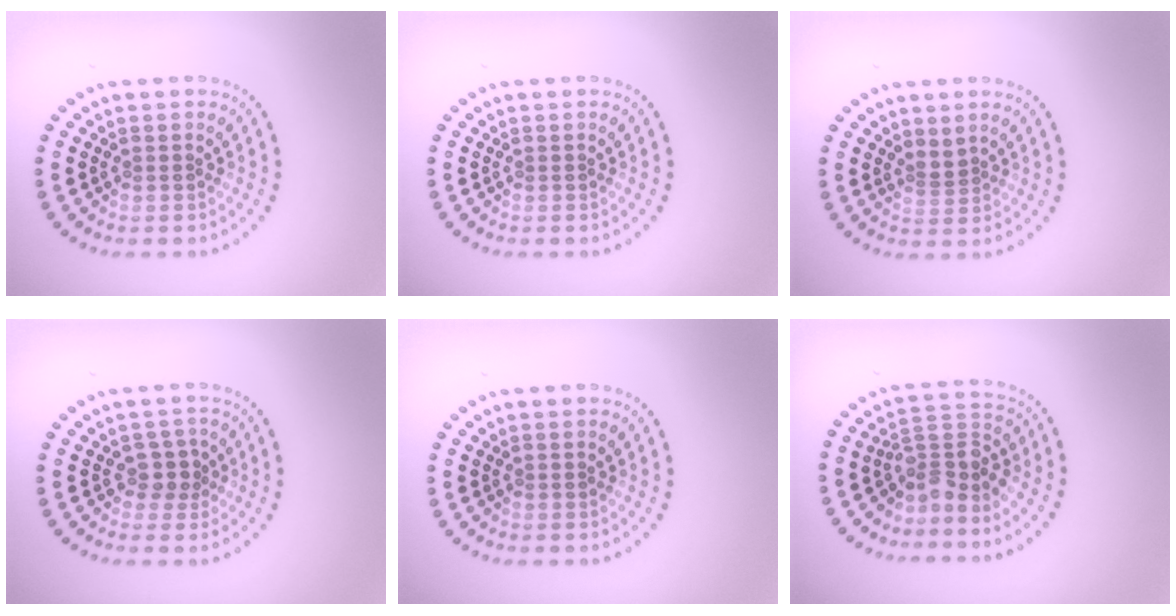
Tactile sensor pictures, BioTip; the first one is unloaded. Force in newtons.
{"total": 0.0}
{"total": 1.2, "press": 0.7, "slide": 1.0}
{"total": 1.9, "press": 1.5, "slide": 1.1}
{"total": 0.0}
{"total": 3.3, "press": 2.6, "slide": 2.0}